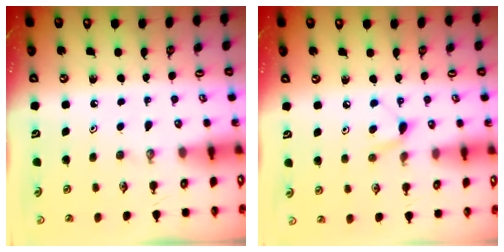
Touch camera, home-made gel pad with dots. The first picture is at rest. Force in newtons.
{"total": 5.3, "press": 5.3, "slide": 0.7}